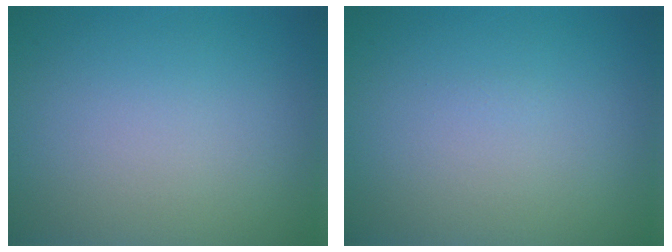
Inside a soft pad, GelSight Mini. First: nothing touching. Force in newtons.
{"total": 0.0}